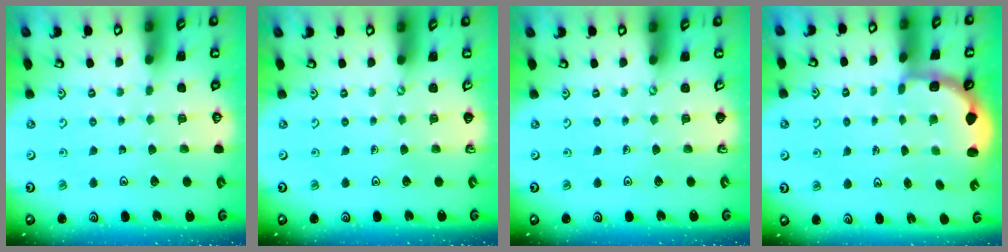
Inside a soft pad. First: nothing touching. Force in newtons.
{"total": 0.0}
{"total": 0.0}
{"total": 2.7, "press": 2.1, "slide": 1.7}